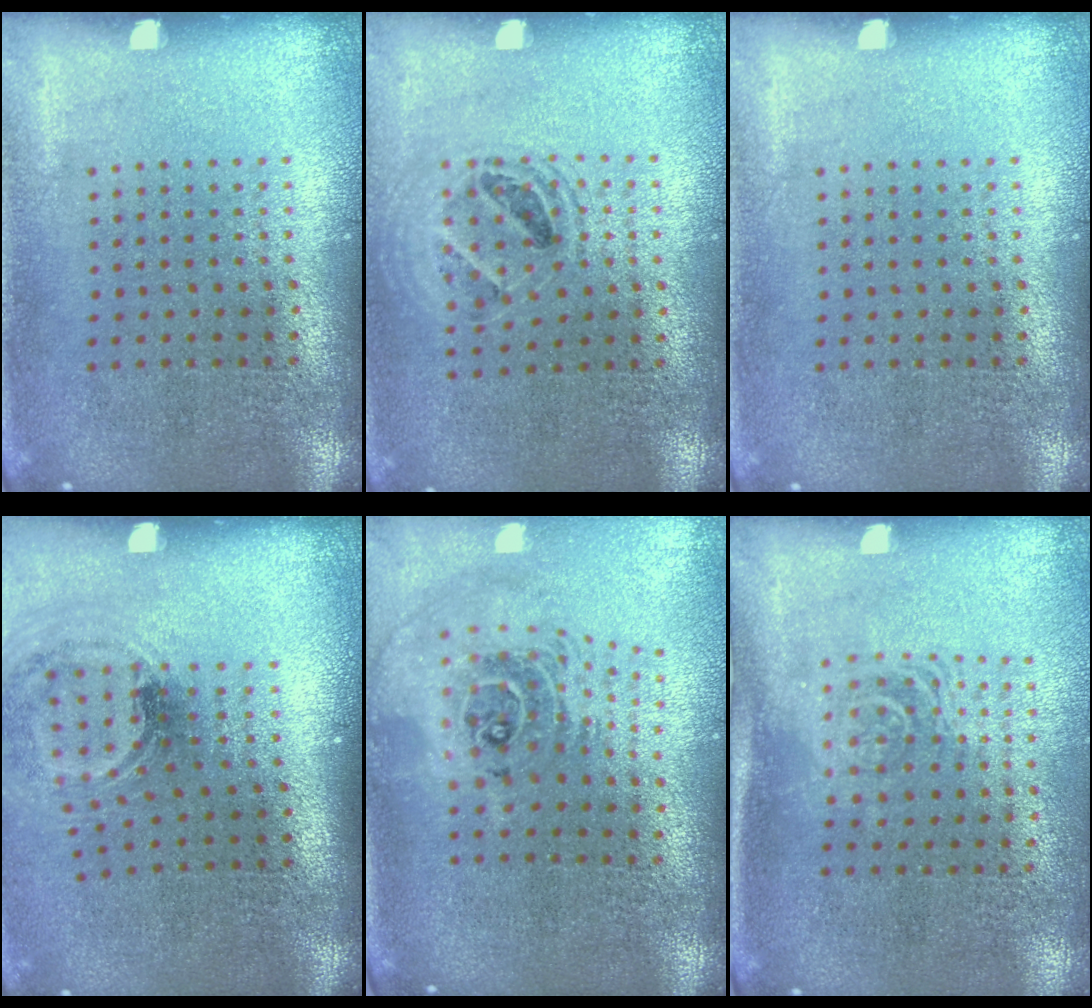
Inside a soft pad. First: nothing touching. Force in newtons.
{"total": 1.4, "press": 1.3, "slide": 0.5}
{"total": 0.0}
{"total": 1.2, "press": 1.0, "slide": 0.6}
{"total": 2.4, "press": 1.8, "slide": 1.6}
{"total": 1.6, "press": 1.3, "slide": 0.9}